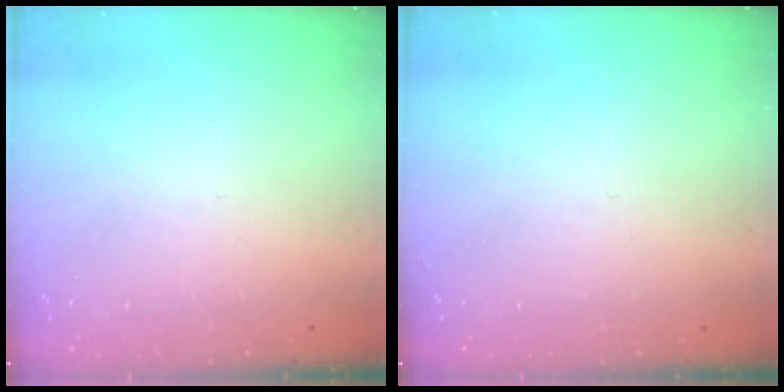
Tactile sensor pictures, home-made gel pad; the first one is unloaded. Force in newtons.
{"total": 0.0}